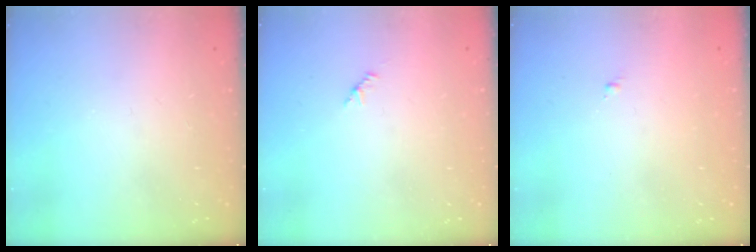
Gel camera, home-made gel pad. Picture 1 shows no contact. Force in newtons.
{"total": 1.5, "press": 1.4, "slide": 0.5}
{"total": 0.7, "press": 0.7, "slide": 0.2}